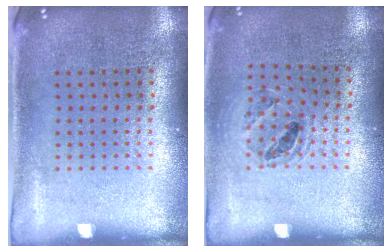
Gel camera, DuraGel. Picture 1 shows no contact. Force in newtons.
{"total": 1.0, "press": 0.9, "slide": 0.2}